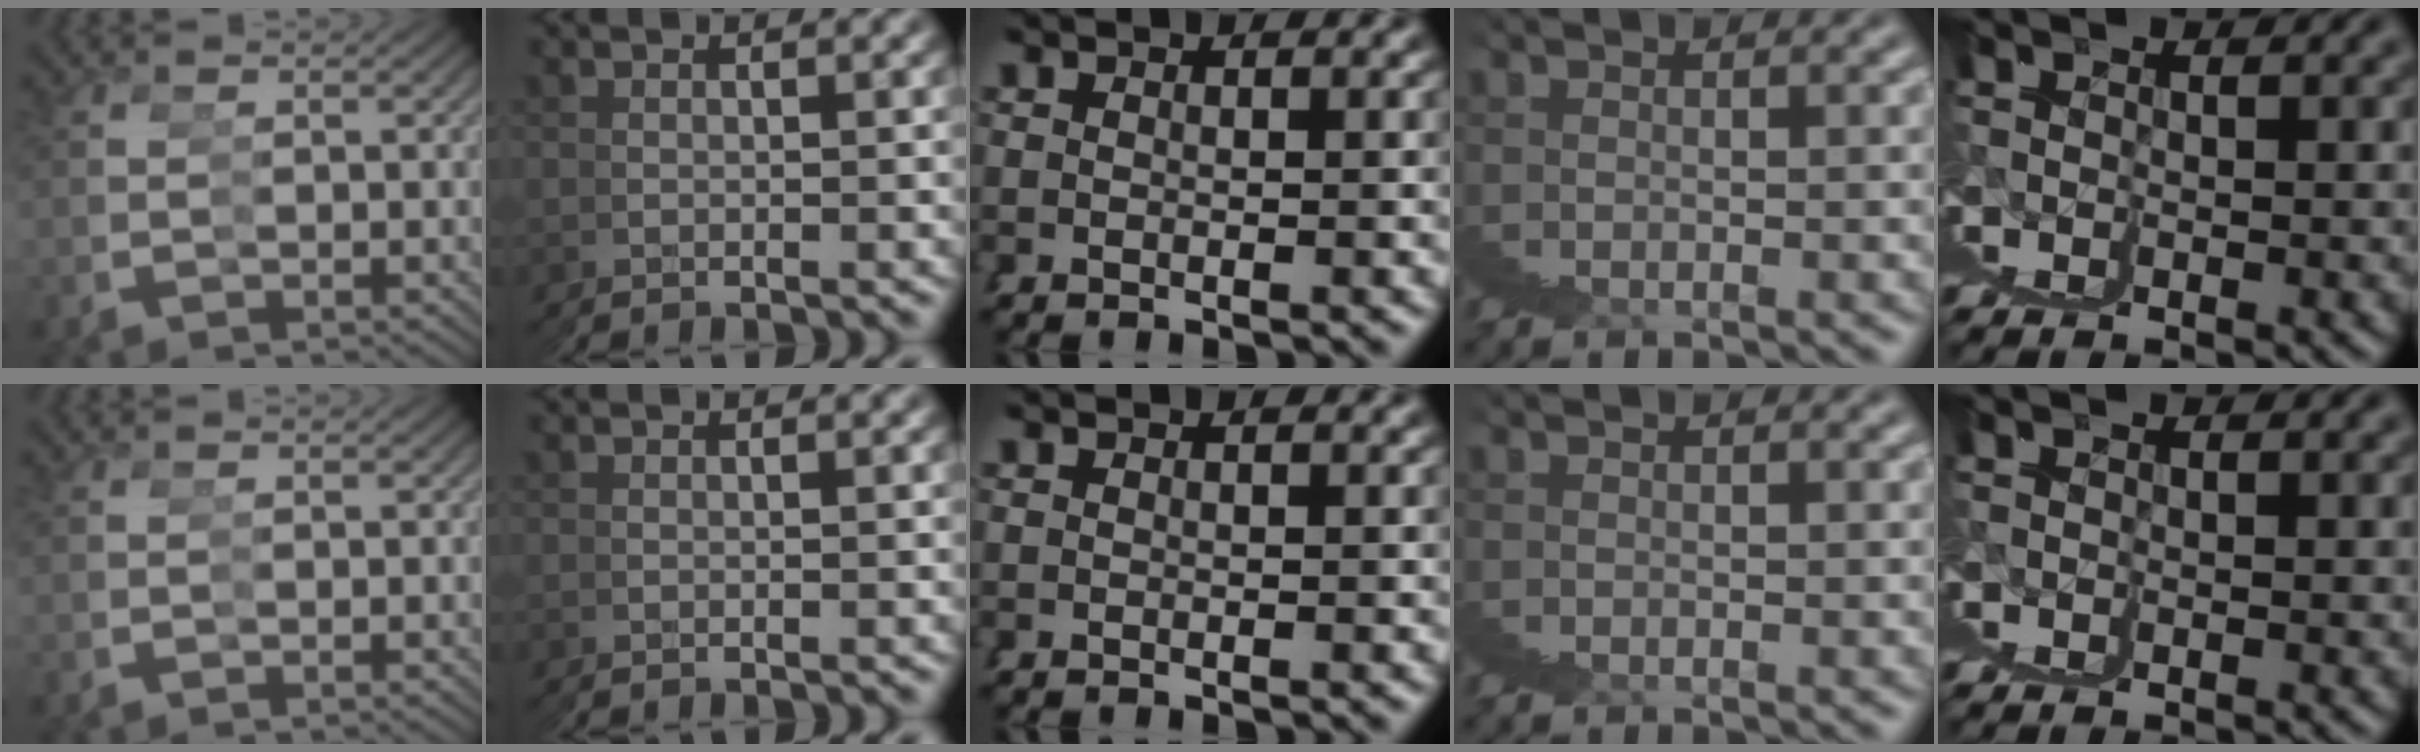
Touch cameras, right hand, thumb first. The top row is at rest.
{}